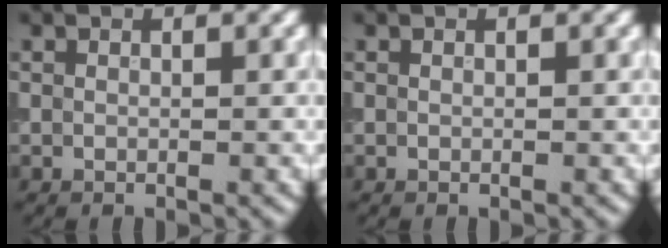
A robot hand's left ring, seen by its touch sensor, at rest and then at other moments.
{"total": 0.0}